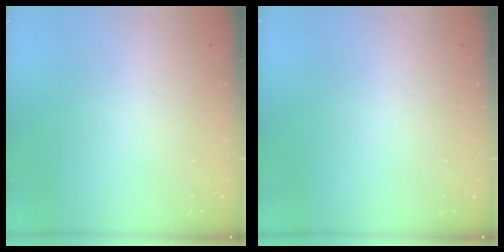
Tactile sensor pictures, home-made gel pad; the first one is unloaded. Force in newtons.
{"total": 0.0}